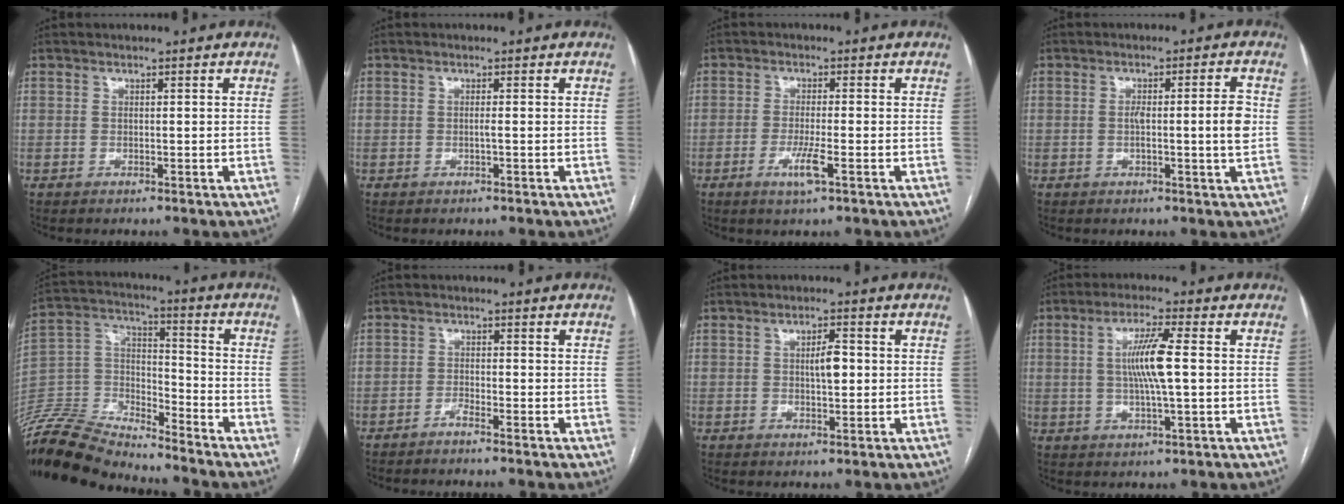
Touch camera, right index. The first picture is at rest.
{"total": 0.6, "force": [-0.2, -0.2, 0.5], "torque": [-0.009, 0.002, -0.004]}
{"total": 4.1, "force": [-1.8, 0.1, 3.7], "torque": [-0.072, -0.009, -0.034]}
{"total": 5.6, "force": [-0.4, -0.3, 5.6], "torque": [-0.088, 0.006, -0.005]}
{"total": 17.6, "force": [-16.9, 3.2, 3.5], "torque": [-0.065, 0.039, -0.305]}
{"total": 1.5, "force": [-1.4, -0.2, 0.6], "torque": [-0.013, 0.001, -0.029]}
{"total": 3.2, "force": [0.3, 1.1, 3.0], "torque": [-0.049, 0.003, 0.005]}
{"total": 7.5, "force": [0.6, 0.2, 7.4], "torque": [-0.142, 0.000, 0.009]}